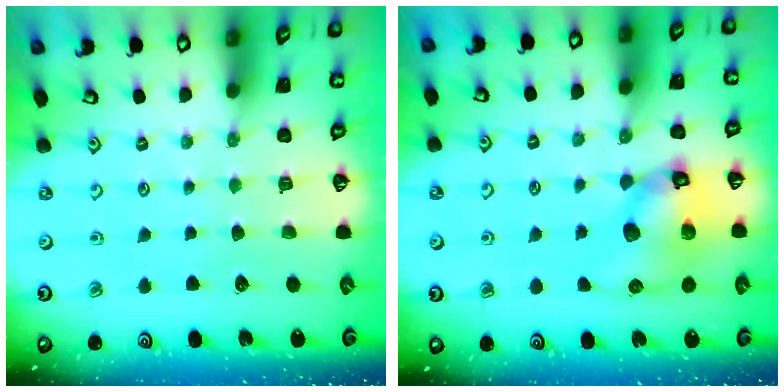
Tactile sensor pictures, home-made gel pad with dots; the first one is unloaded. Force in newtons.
{"total": 12.0, "press": 11.9, "slide": 1.8}